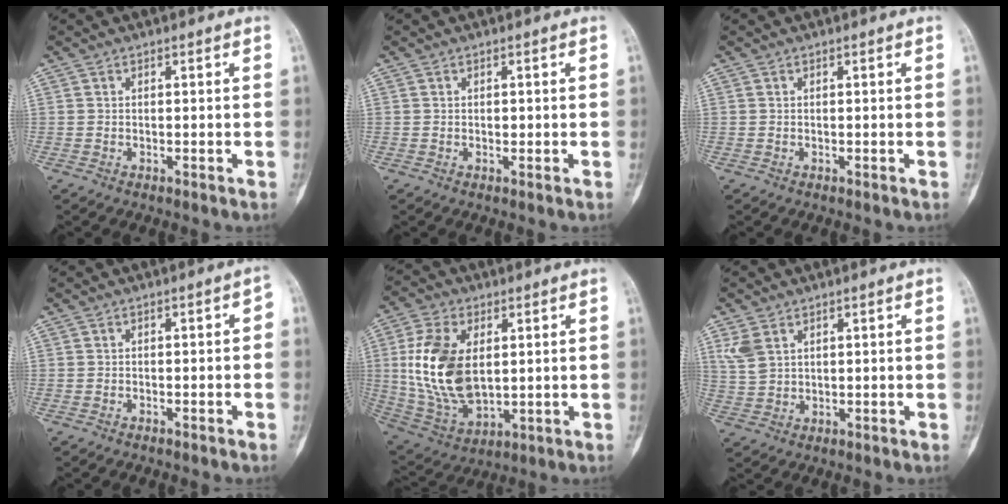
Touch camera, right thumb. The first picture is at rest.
{"total": 0.7, "force": [0.1, 0.5, 0.5], "torque": [-0.008, 0.000, 0.003]}
{"total": 0.0}
{"total": 2.1, "force": [-0.9, 0.9, 1.7], "torque": [-0.017, 0.030, -0.015]}
{"total": 17.0, "force": [2.4, 10.0, 13.6], "torque": [-0.264, -0.014, 0.058]}
{"total": 4.4, "force": [2.3, 2.7, 2.6], "torque": [-0.053, -0.004, 0.058]}